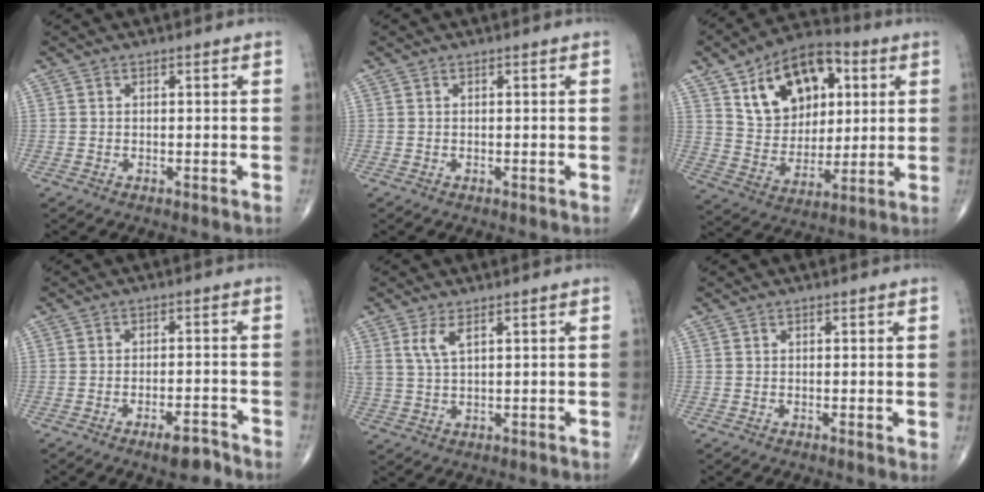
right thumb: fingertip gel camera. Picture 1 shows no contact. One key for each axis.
{"total": 0.0}
{"total": 19.2, "fx": 7.1, "fy": 12.5, "fz": 12.7, "tx": -0.162, "ty": -0.011, "tz": 0.123}
{"total": 4.5, "fx": -3.2, "fy": 1.2, "fz": 2.9, "tx": -0.043, "ty": 0.015, "tz": -0.050}
{"total": 3.8, "fx": 1.9, "fy": 1.2, "fz": 3.1, "tx": -0.071, "ty": -0.006, "tz": 0.048}
{"total": 1.1, "fx": 0.3, "fy": 0.2, "fz": 1.0, "tx": -0.020, "ty": -0.005, "tz": 0.002}